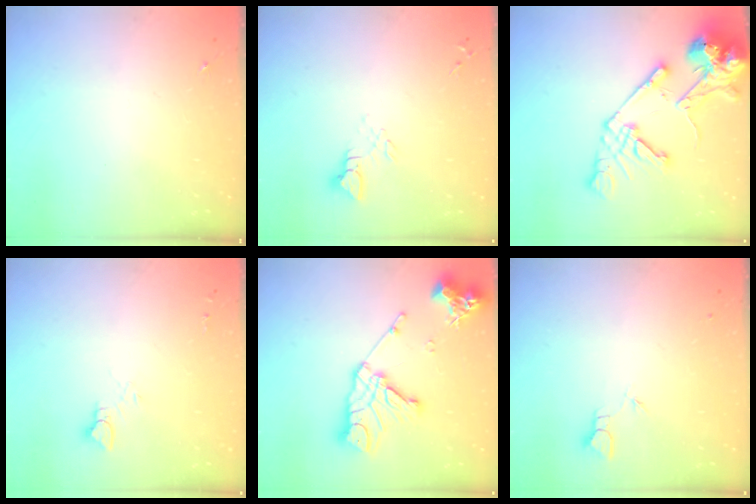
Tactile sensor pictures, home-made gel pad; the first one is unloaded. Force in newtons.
{"total": 3.9, "press": 3.9, "slide": 0.3}
{"total": 18.1, "press": 17.9, "slide": 2.8}
{"total": 6.0, "press": 6.0, "slide": 0.4}
{"total": 17.2, "press": 17.1, "slide": 1.8}
{"total": 2.0, "press": 2.0, "slide": 0.1}